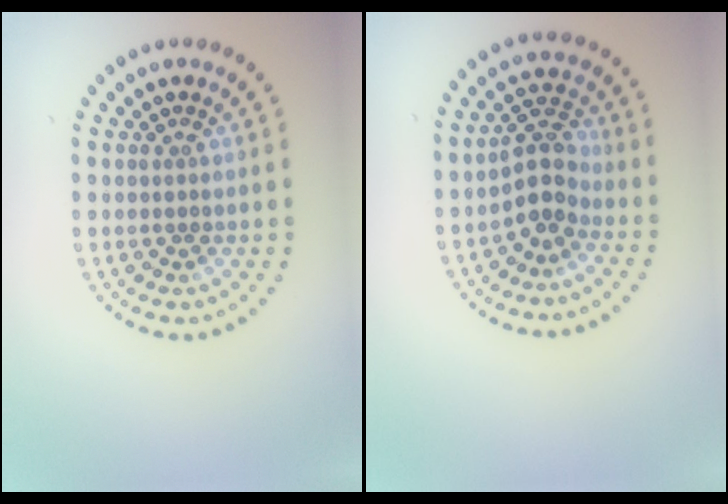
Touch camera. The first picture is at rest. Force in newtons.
{"total": 3.4, "press": 2.9, "slide": 1.6}